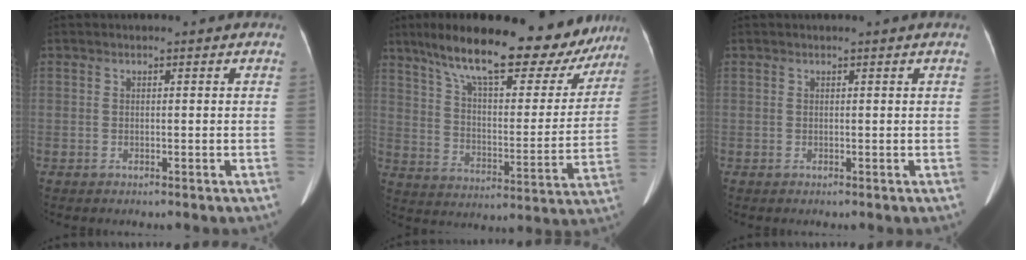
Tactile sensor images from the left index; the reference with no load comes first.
{"total": 25.3, "force": [19.6, 7.2, 14.3], "torque": [-0.221, 0.001, 0.276]}
{"total": 1.0, "force": [0.8, -0.4, 0.3], "torque": [-0.008, -0.010, 0.008]}